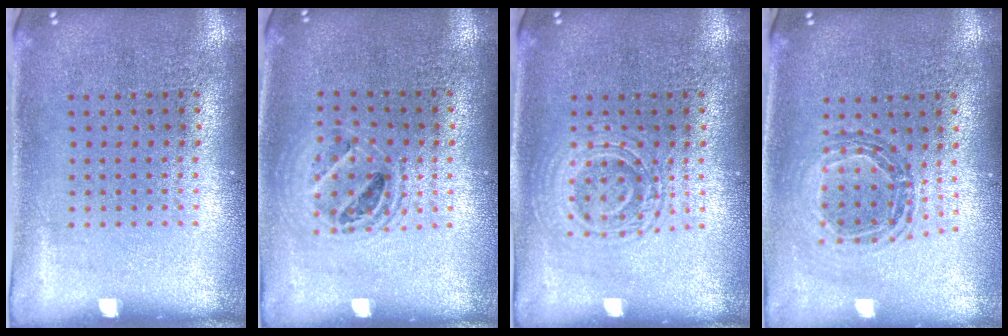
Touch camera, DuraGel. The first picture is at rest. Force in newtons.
{"total": 1.4, "press": 1.2, "slide": 0.6}
{"total": 2.7, "press": 2.7, "slide": 0.5}
{"total": 0.8, "press": 0.8, "slide": 0.1}